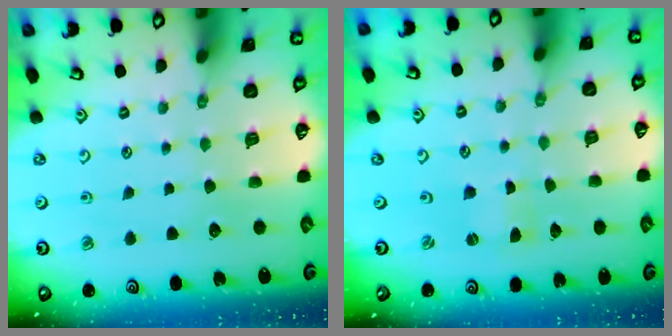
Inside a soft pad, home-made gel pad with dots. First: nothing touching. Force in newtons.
{"total": 0.0}